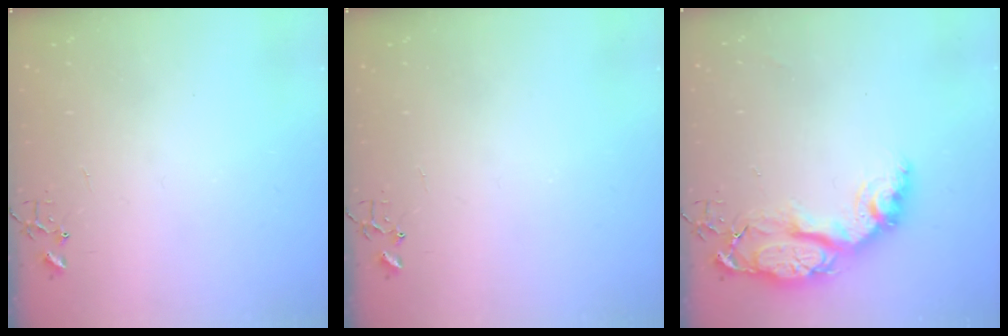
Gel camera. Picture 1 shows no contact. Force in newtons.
{"total": 0.0}
{"total": 15.4, "press": 15.3, "slide": 1.2}